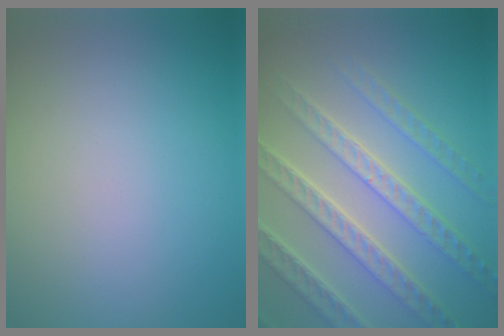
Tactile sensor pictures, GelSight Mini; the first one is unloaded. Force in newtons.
{"total": 7.7, "press": 5.6, "slide": 5.2}